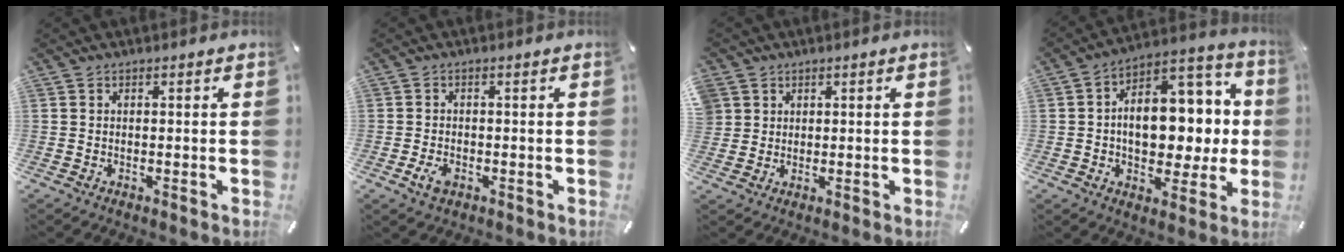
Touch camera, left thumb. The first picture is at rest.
{"total": 2.9, "force": [-1.2, 1.8, 1.9], "torque": [-0.049, -0.001, -0.025]}
{"total": 3.8, "force": [1.6, 3.5, -0.1], "torque": [-0.008, 0.006, 0.031]}
{"total": 16.3, "force": [0.5, 10.9, 12.1], "torque": [-0.172, -0.003, 0.017]}